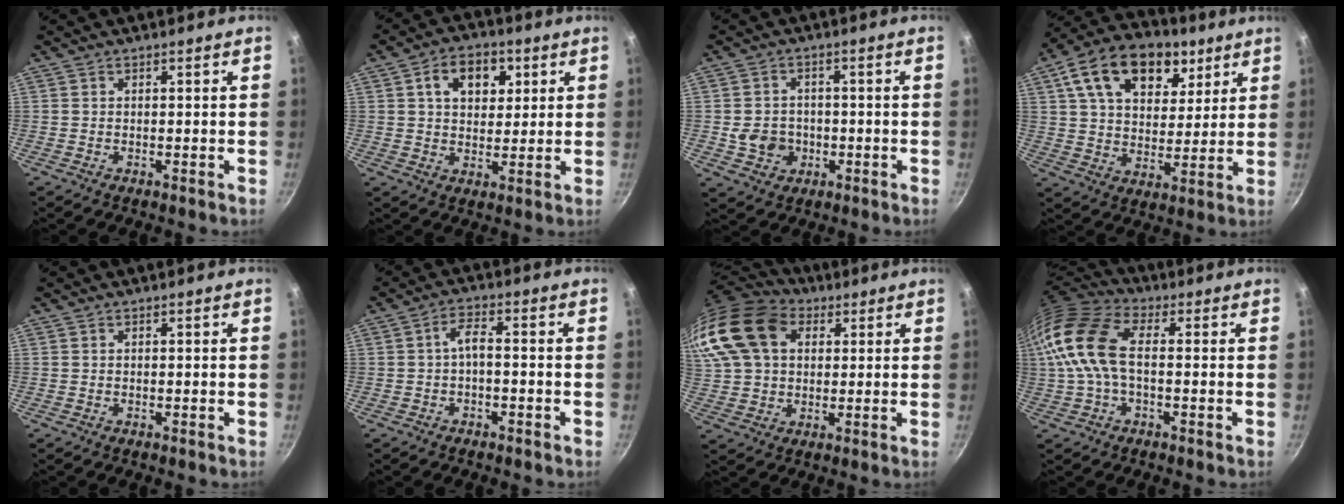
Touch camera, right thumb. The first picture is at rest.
{"total": 9.3, "force": [3.2, 6.5, 5.8], "torque": [-0.063, -0.002, 0.045]}
{"total": 6.5, "force": [-1.1, 5.7, 2.8], "torque": [-0.027, 0.017, -0.012]}
{"total": 19.8, "force": [9.5, 12.8, 11.8], "torque": [-0.176, -0.014, 0.152]}
{"total": 0.0}
{"total": 3.5, "force": [-1.4, 1.5, 2.8], "torque": [-0.054, 0.025, -0.025]}
{"total": 23.7, "force": [7.9, 17.1, 14.4], "torque": [-0.329, 0.034, 0.138]}
{"total": 14.9, "force": [0.6, 8.4, 12.2], "torque": [-0.246, 0.028, -0.008]}